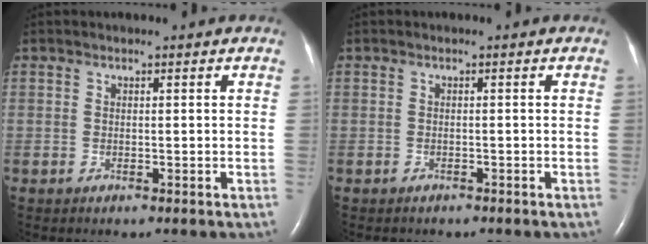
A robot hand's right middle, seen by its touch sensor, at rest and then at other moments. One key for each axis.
{"total": 1.8, "fx": -1.5, "fy": 0.8, "fz": 0.5, "tx": -0.014, "ty": -0.002, "tz": -0.016}